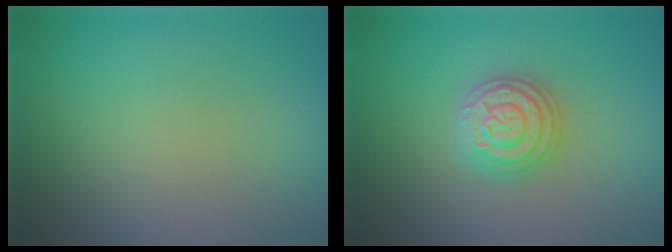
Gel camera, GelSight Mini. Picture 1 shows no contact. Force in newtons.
{"total": 3.6, "press": 3.6, "slide": 0.5}